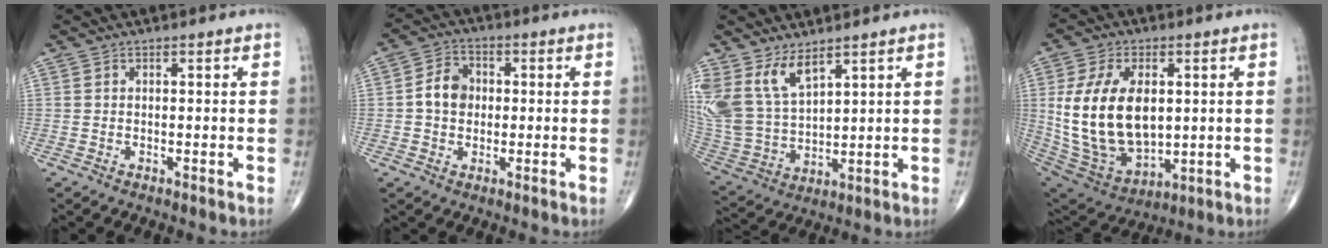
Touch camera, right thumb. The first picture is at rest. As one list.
[{"total": 6.1, "force": [-0.1, 5.0, 3.6], "torque": [-0.047, 0.016, -0.009]}, {"total": 11.8, "force": [7.4, 5.5, 7.3], "torque": [-0.146, -0.034, 0.173]}, {"total": 19.9, "force": [2.0, 12.1, 15.7], "torque": [-0.288, -0.016, 0.059]}]